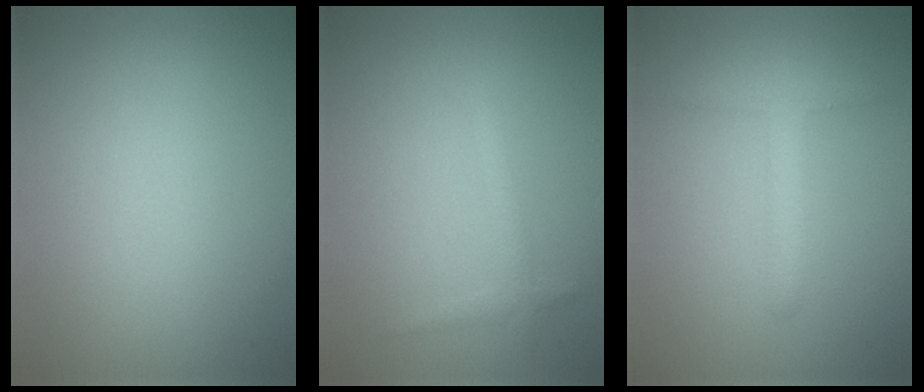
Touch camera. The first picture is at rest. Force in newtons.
{"total": 1.3, "press": 1.3, "slide": 0.1}
{"total": 2.0, "press": 2.0, "slide": 0.1}